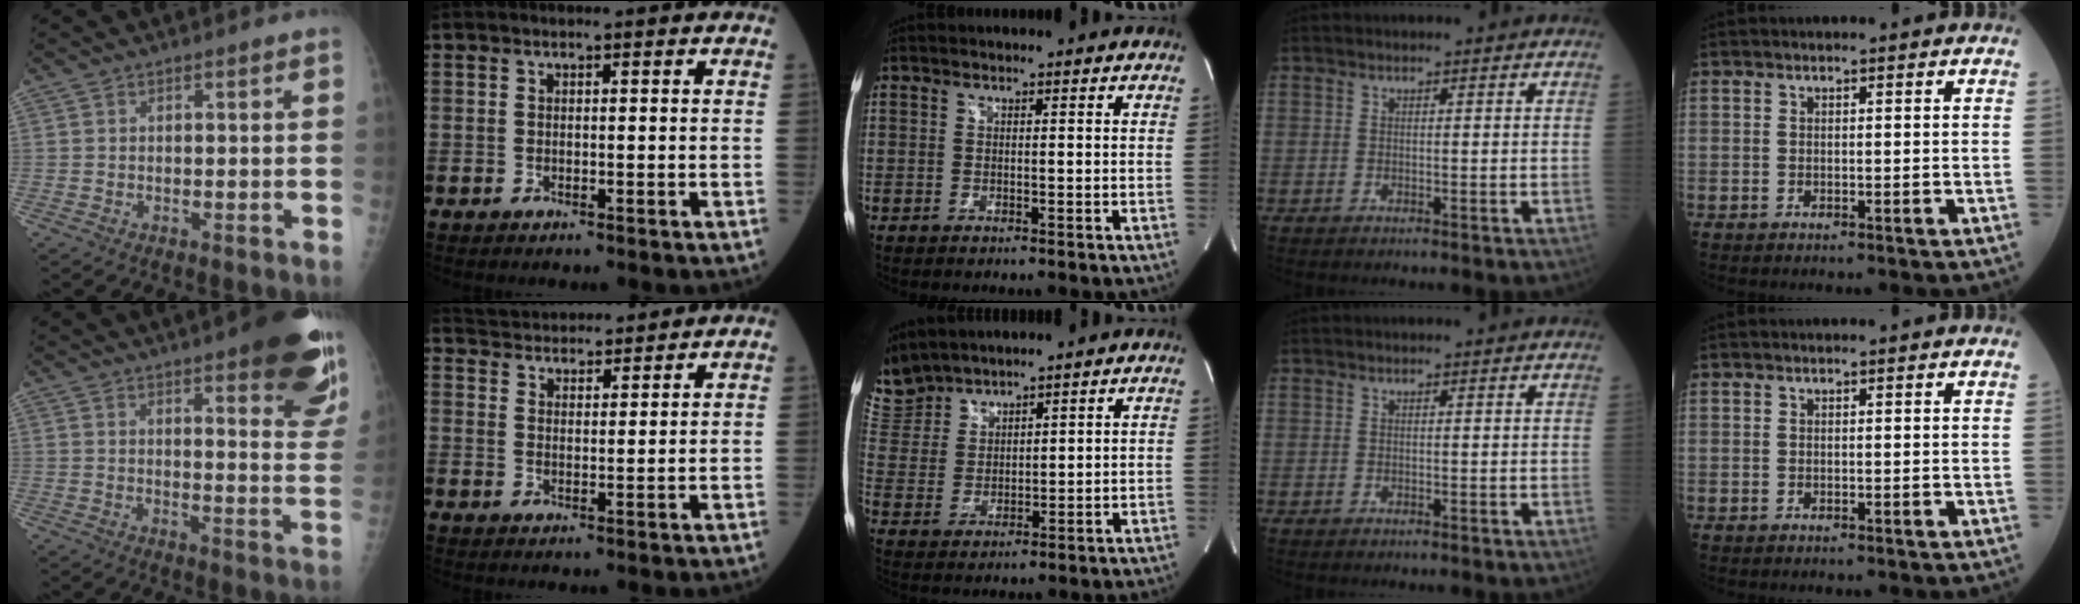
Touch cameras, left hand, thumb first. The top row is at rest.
{"thumb": {"total": 19.8, "force": [12.4, 5.2, 14.5], "torque": [-0.151, -0.057, 0.145]}, "index": {"total": 10.2, "force": [9.9, 1.6, 2.0], "torque": [-0.036, 0.026, 0.151]}, "middle": {"total": 7.6, "force": [7.3, 1.9, 0.2], "torque": [-0.022, 0.016, 0.164]}}